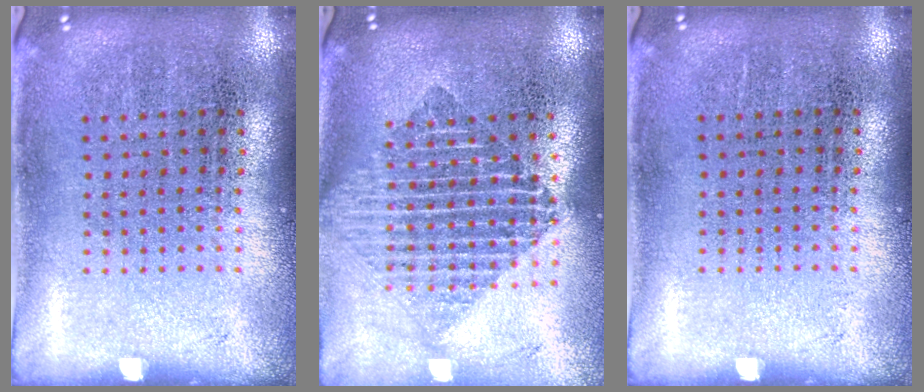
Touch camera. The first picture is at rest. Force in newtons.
{"total": 1.9, "press": 1.6, "slide": 1.1}
{"total": 0.0}